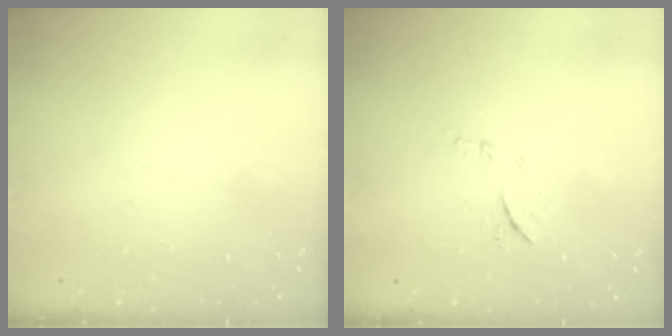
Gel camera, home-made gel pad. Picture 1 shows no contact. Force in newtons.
{"total": 7.2, "press": 7.1, "slide": 0.5}